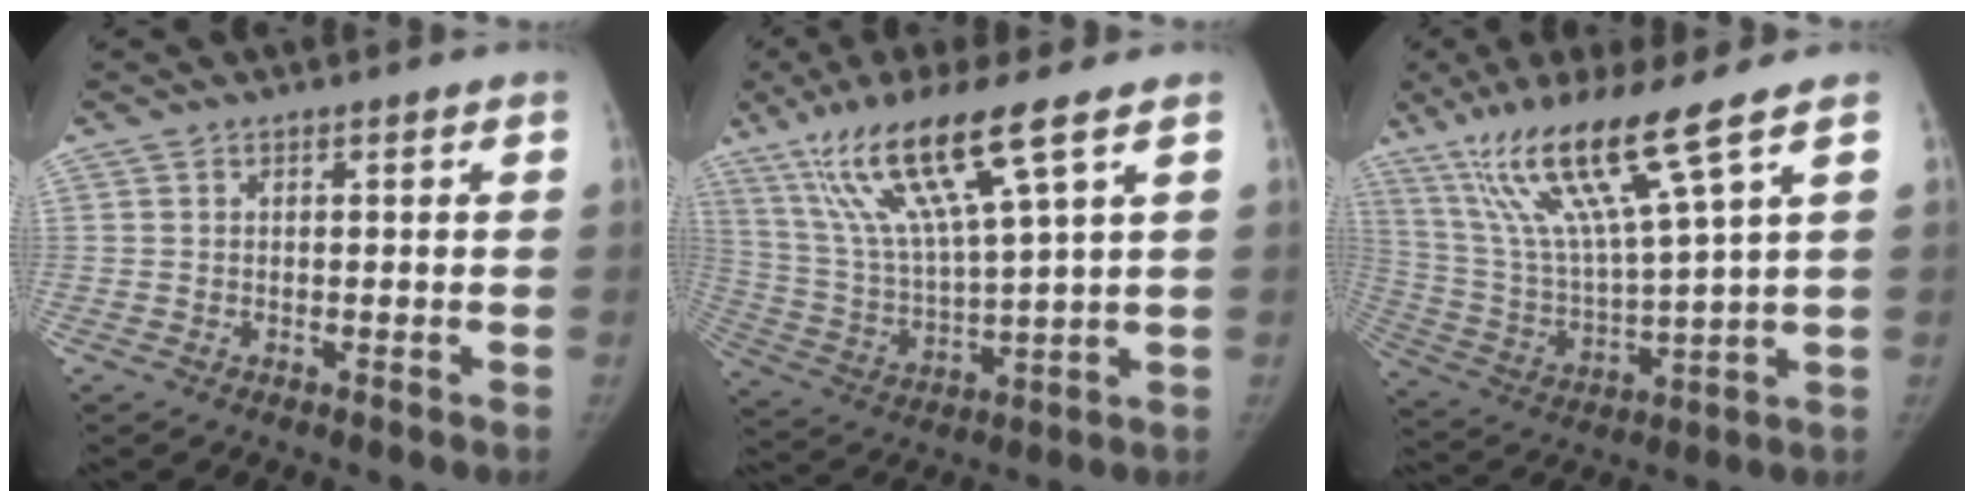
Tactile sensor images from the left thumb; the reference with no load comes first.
{"total": 17.1, "force": [9.6, 1.6, 14.0], "torque": [-0.283, -0.035, 0.189]}
{"total": 17.7, "force": [10.5, 0.5, 14.2], "torque": [-0.274, -0.047, 0.203]}